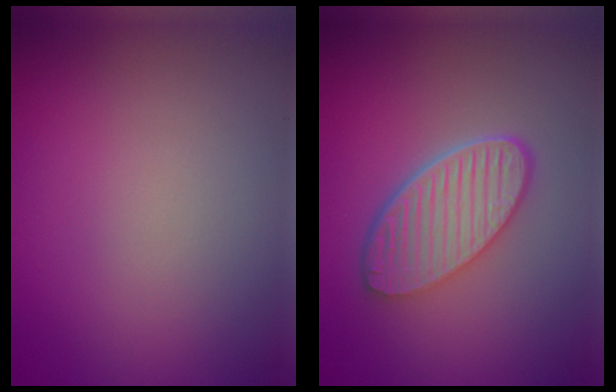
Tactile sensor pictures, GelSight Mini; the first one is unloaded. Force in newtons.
{"total": 5.7, "press": 4.5, "slide": 3.5}